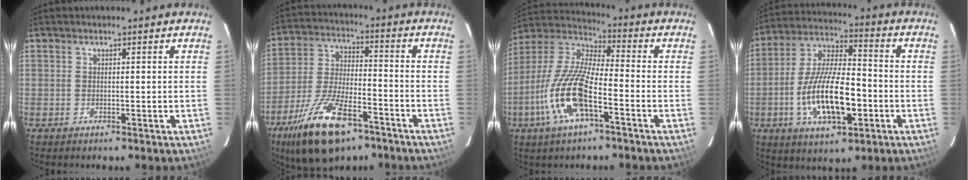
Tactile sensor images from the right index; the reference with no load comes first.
{"total": 17.4, "force": [-10.9, 6.9, 11.7], "torque": [-0.240, -0.023, -0.190]}
{"total": 15.4, "force": [-6.4, 4.2, 13.4], "torque": [-0.285, -0.009, -0.131]}
{"total": 17.0, "force": [-4.8, 6.3, 15.1], "torque": [-0.298, -0.001, -0.083]}